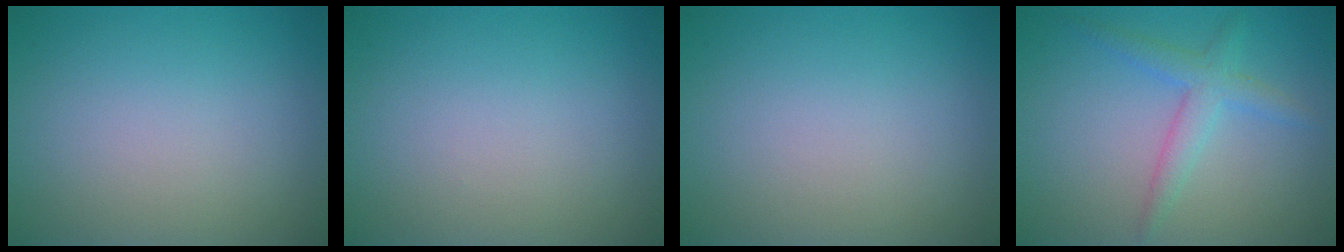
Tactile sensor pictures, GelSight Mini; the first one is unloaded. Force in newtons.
{"total": 0.0}
{"total": 0.0}
{"total": 2.6, "press": 2.6, "slide": 0.1}